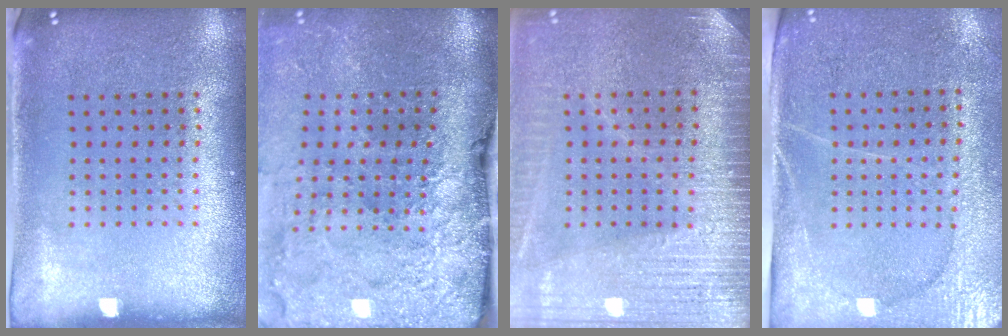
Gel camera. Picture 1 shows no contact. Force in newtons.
{"total": 5.1, "press": 3.8, "slide": 3.3}
{"total": 3.5, "press": 3.0, "slide": 1.7}
{"total": 2.9, "press": 2.7, "slide": 1.2}